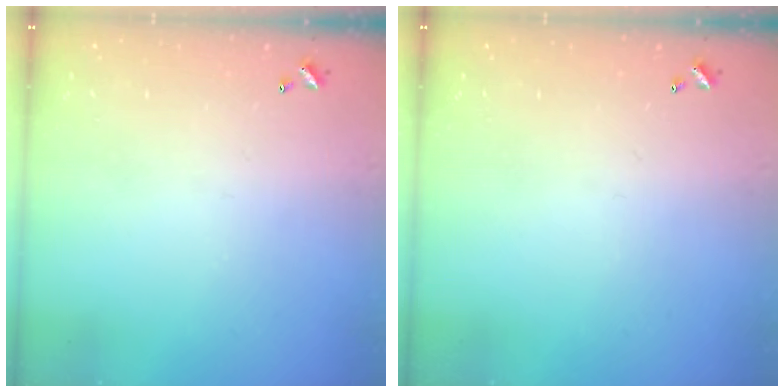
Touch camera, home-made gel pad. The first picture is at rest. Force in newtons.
{"total": 0.0}